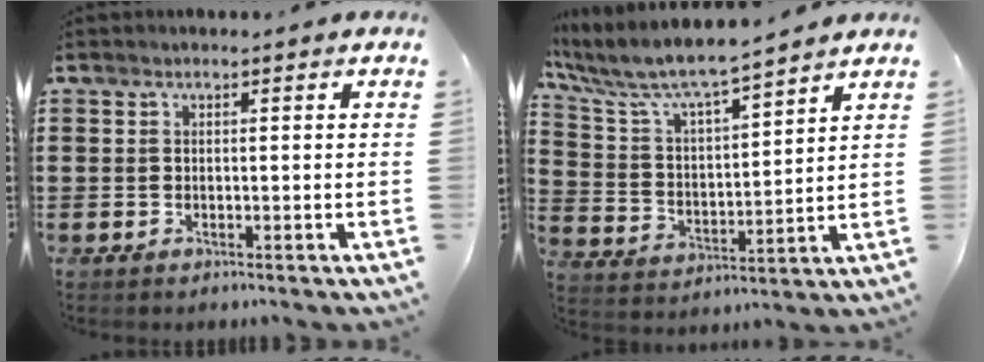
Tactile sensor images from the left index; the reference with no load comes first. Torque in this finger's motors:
{"motor_torque": [1.24, -0.90, 0.89, 0.21]}